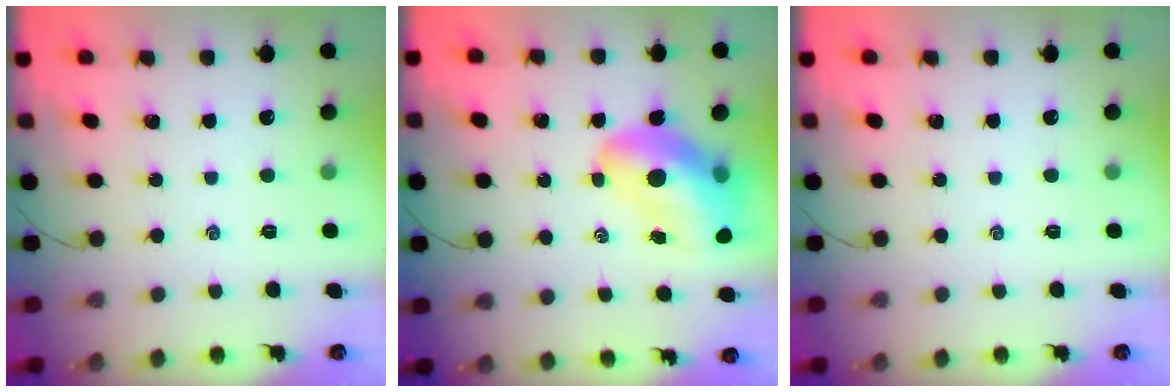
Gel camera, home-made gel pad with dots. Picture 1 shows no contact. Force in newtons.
{"total": 16.4, "press": 15.7, "slide": 4.6}
{"total": 0.0}